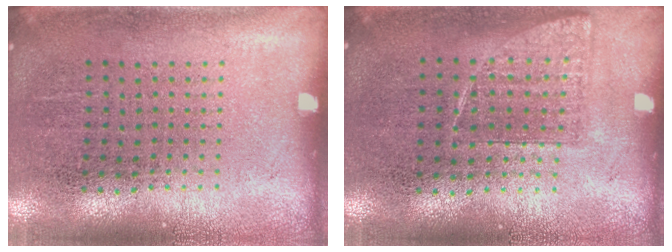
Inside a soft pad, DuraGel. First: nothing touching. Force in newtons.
{"total": 0.8, "press": 0.7, "slide": 0.2}